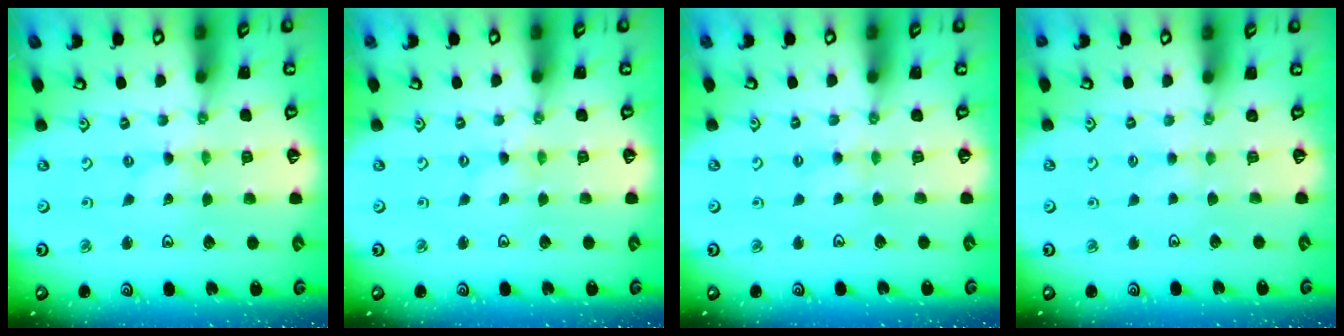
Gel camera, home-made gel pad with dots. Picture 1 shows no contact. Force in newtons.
{"total": 0.0}
{"total": 2.1, "press": 2.0, "slide": 0.4}
{"total": 1.9, "press": 1.9, "slide": 0.4}